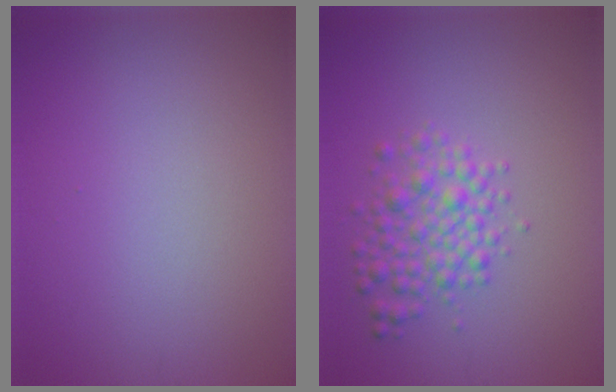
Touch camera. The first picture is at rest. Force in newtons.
{"total": 3.6, "press": 3.6, "slide": 0.1}